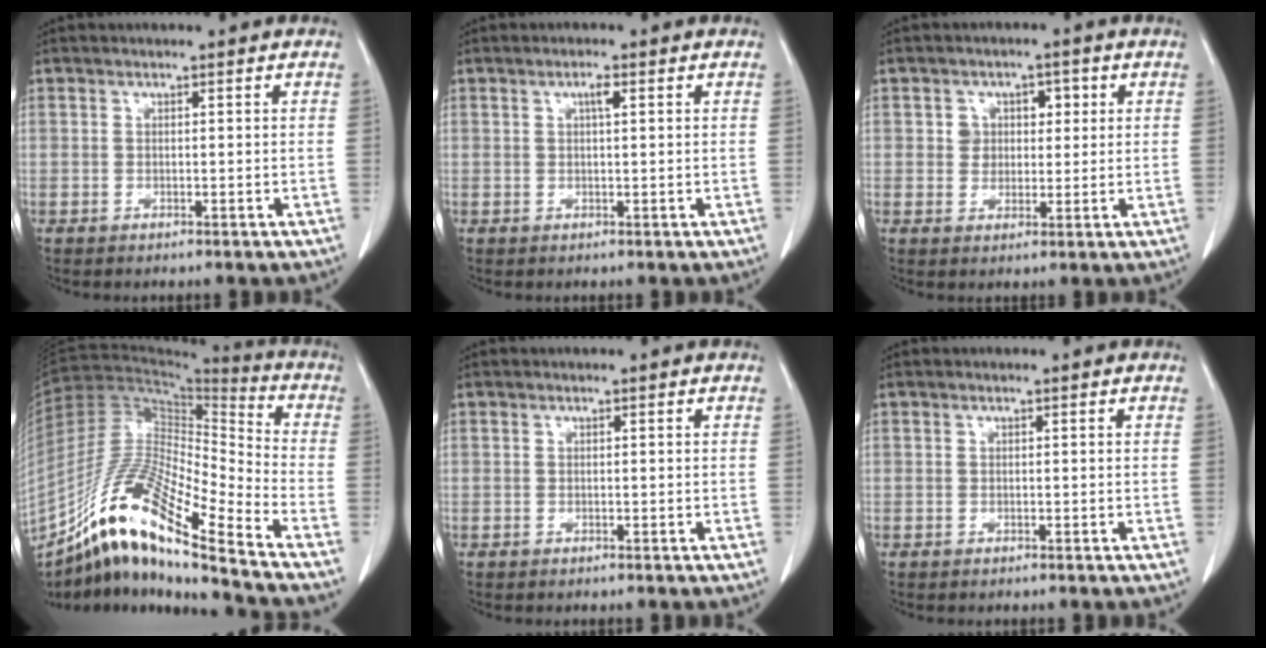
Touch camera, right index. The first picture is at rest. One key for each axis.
{"total": 1.5, "fx": 0.6, "fy": 0.2, "fz": 1.4, "tx": -0.026, "ty": 0.002, "tz": 0.009}
{"total": 4.4, "fx": 1.1, "fy": 3.8, "fz": 1.9, "tx": -0.019, "ty": 0.018, "tz": 0.018}
{"total": 20.1, "fx": -14.1, "fy": 1.4, "fz": 14.2, "tx": -0.288, "ty": -0.016, "tz": -0.260}
{"total": 0.0}
{"total": 0.0}